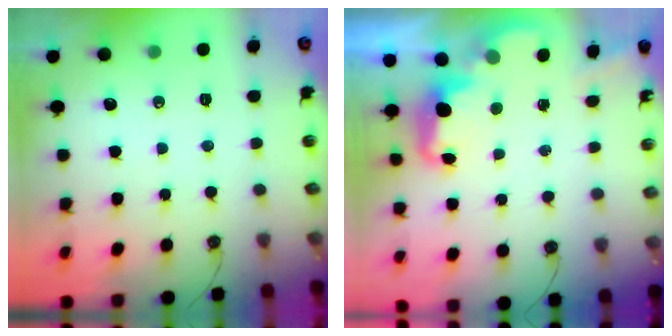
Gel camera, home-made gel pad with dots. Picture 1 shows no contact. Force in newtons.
{"total": 2.4, "press": 2.3, "slide": 0.7}